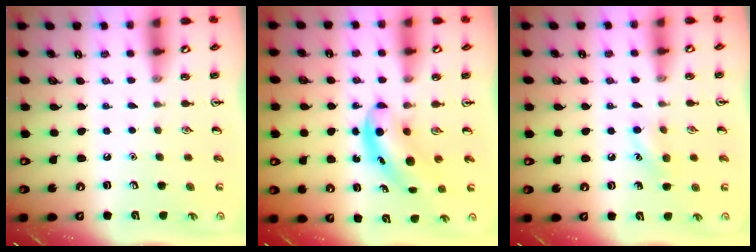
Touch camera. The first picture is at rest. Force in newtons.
{"total": 5.5, "press": 5.5, "slide": 0.7}
{"total": 8.0, "press": 7.8, "slide": 1.8}